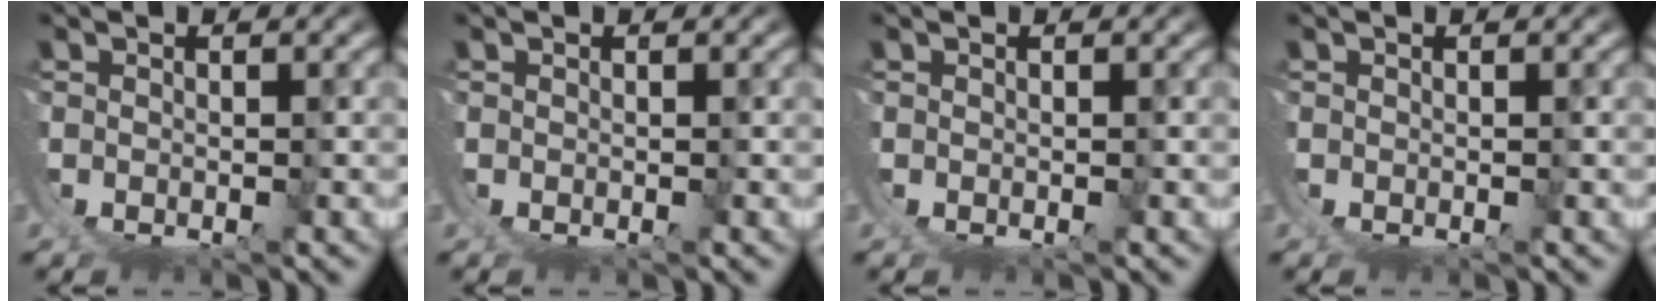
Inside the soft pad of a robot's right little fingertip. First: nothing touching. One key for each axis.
{"total": 0.0}
{"total": 0.0}
{"total": 0.0}